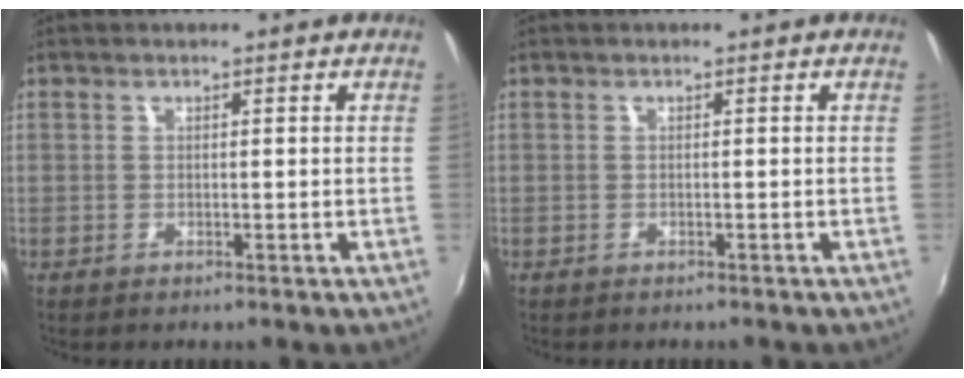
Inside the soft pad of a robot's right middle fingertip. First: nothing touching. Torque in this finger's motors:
{"motor_torque": [0.38, -0.65, 0.12, 0.06]}